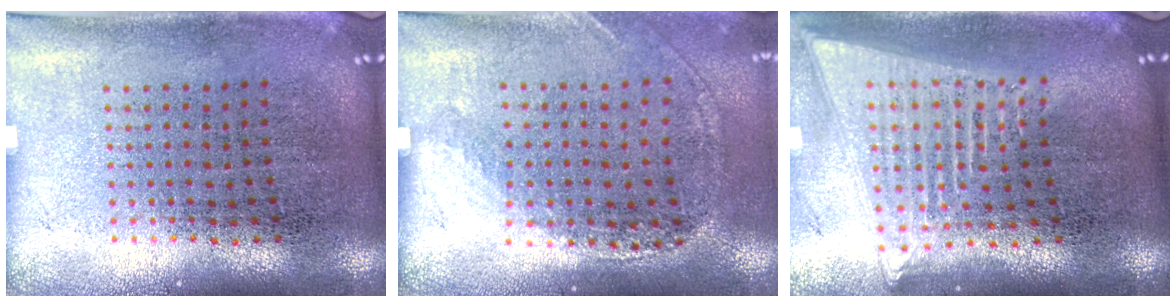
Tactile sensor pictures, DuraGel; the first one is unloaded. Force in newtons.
{"total": 1.1, "press": 0.9, "slide": 0.7}
{"total": 2.1, "press": 1.8, "slide": 1.1}